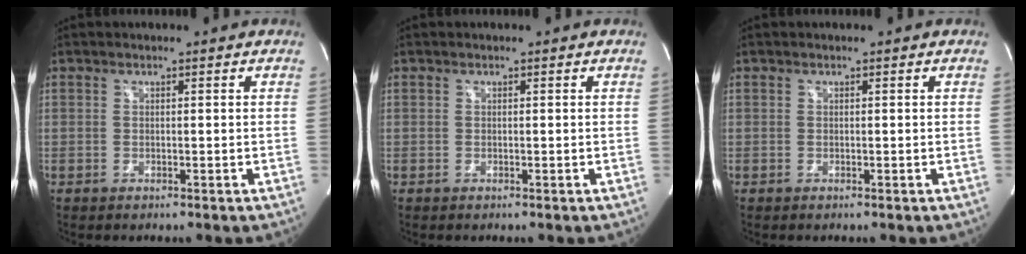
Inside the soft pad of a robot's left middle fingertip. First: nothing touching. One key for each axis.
{"total": 0.0}
{"total": 0.0}